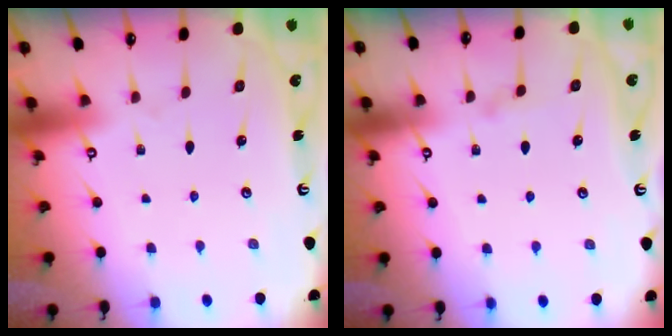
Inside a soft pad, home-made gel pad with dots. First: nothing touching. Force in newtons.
{"total": 0.0}